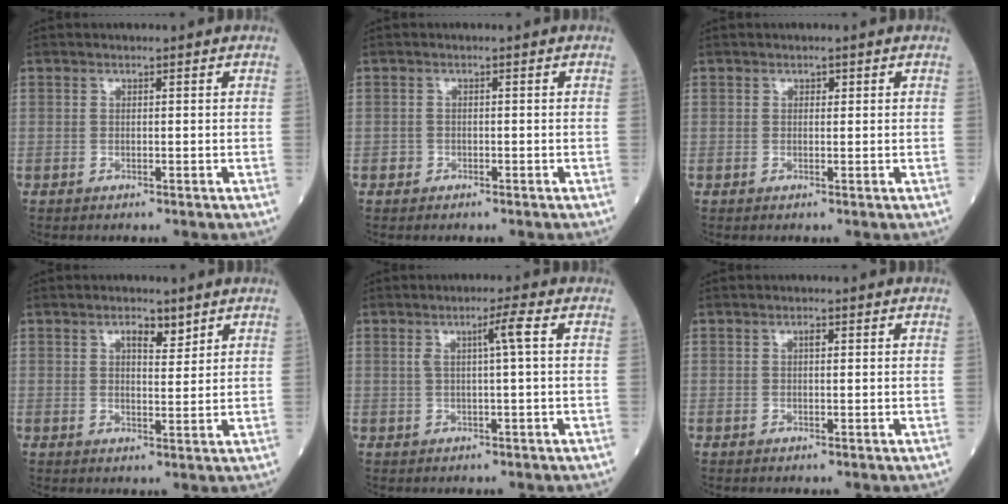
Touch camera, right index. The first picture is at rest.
{"total": 0.7, "force": [-0.5, 0.6, 0.0], "torque": [-0.002, 0.004, -0.011]}
{"total": 0.6, "force": [0.3, 0.4, 0.3], "torque": [-0.001, 0.000, 0.002]}
{"total": 3.2, "force": [2.0, 1.2, 2.1], "torque": [-0.032, 0.000, 0.032]}
{"total": 3.2, "force": [0.6, -0.7, 3.1], "torque": [-0.059, 0.004, 0.011]}
{"total": 0.8, "force": [0.2, 0.3, 0.7], "torque": [-0.014, 0.001, 0.003]}